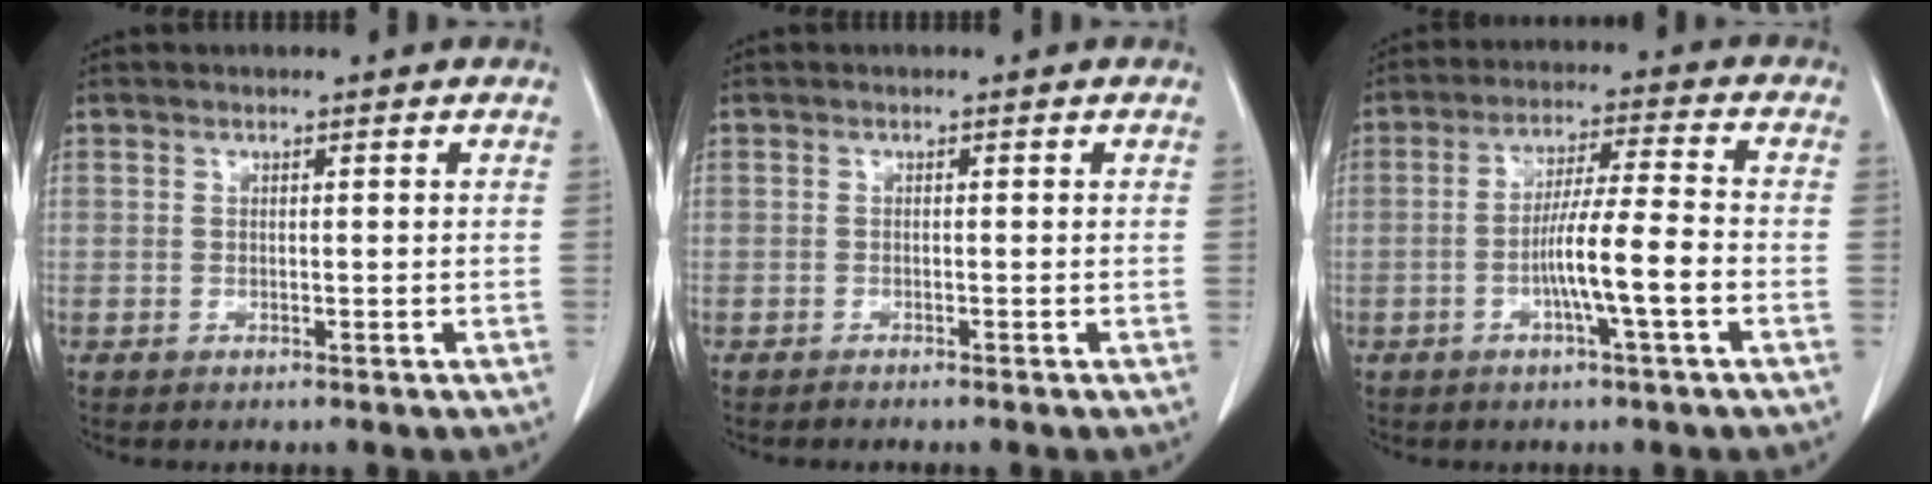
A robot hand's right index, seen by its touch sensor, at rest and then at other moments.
{"total": 1.1, "force": [-1.0, -0.1, 0.5], "torque": [-0.006, 0.000, -0.013]}
{"total": 8.2, "force": [-2.5, -0.3, 7.8], "torque": [-0.141, 0.004, -0.044]}